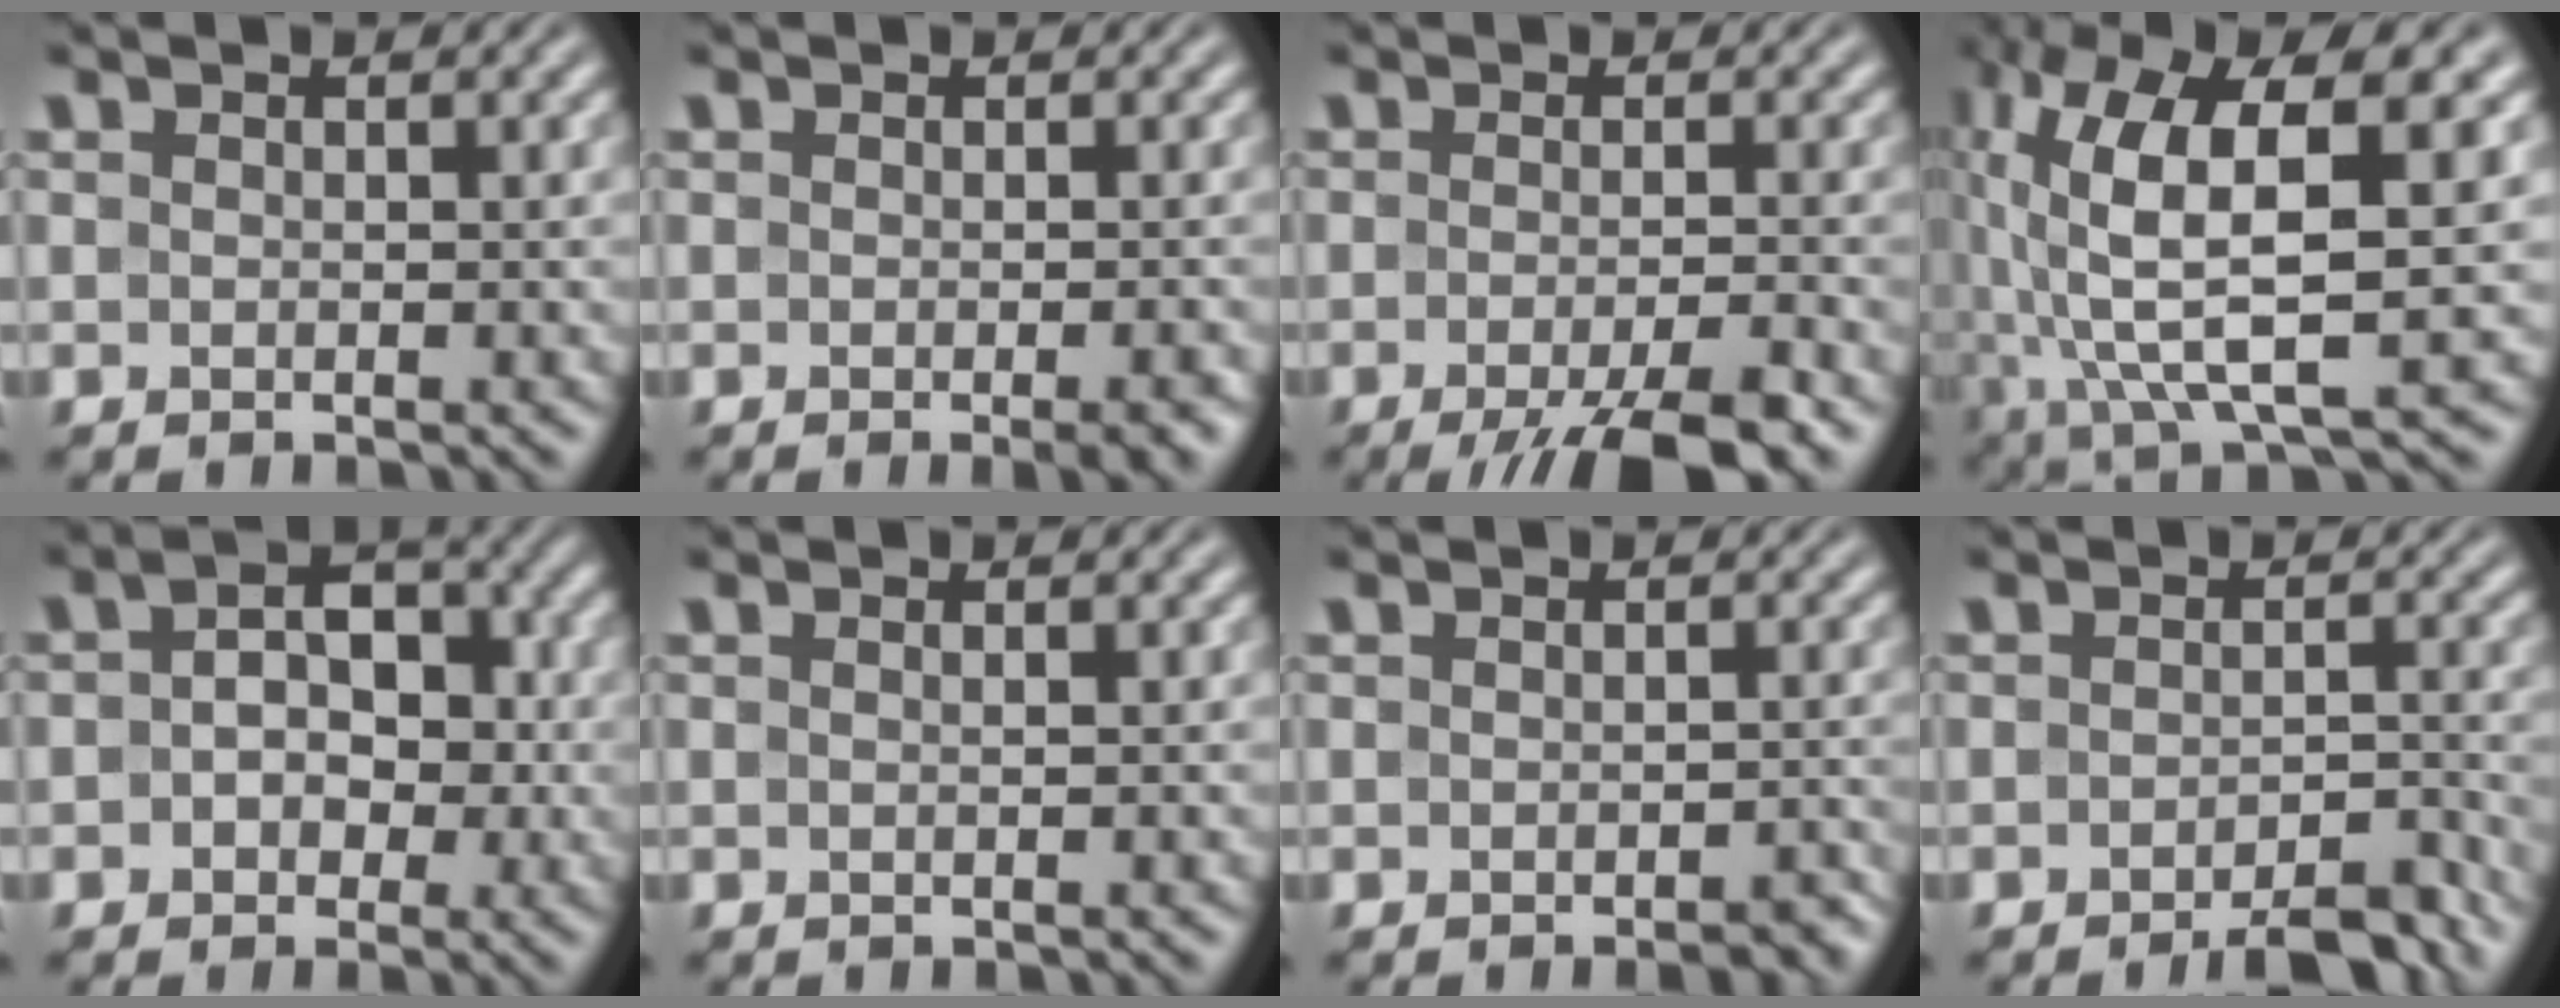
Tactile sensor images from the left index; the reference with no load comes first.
{"total": 2.3, "force": [-1.0, 0.5, 2.0], "torque": [-0.019, 0.001, -0.015]}
{"total": 6.5, "force": [-3.8, 1.4, 5.1], "torque": [-0.067, -0.006, -0.062]}
{"total": 12.0, "force": [2.6, 3.9, 11.0], "torque": [-0.217, 0.011, 0.054]}
{"total": 5.0, "force": [0.1, 3.5, 3.5], "torque": [-0.045, 0.009, -0.007]}
{"total": 0.7, "force": [0.2, 0.2, 0.7], "torque": [-0.010, 0.002, -0.003]}
{"total": 1.5, "force": [-1.0, 0.6, 0.9], "torque": [-0.012, 0.000, -0.010]}
{"total": 4.1, "force": [-3.3, 1.0, 2.2], "torque": [-0.027, 0.005, -0.046]}